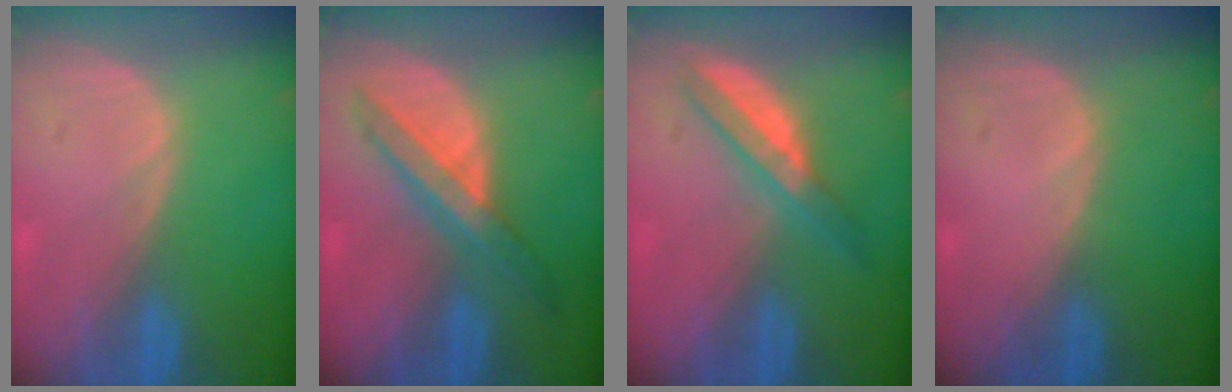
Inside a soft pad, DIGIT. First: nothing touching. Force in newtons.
{"total": 6.7, "press": 6.3, "slide": 2.2}
{"total": 4.8, "press": 4.7, "slide": 1.0}
{"total": 0.0}